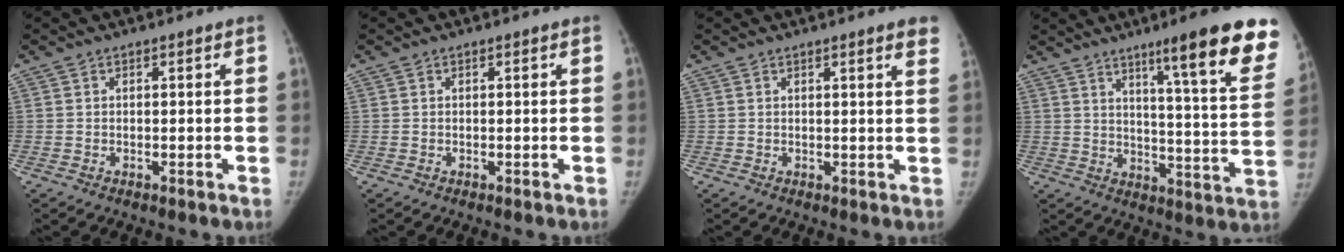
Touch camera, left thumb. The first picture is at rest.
{"total": 0.0}
{"total": 4.0, "force": [2.8, 0.4, 2.8], "torque": [-0.023, -0.006, 0.024]}
{"total": 20.1, "force": [12.8, 2.2, 15.4], "torque": [-0.176, -0.063, 0.172]}